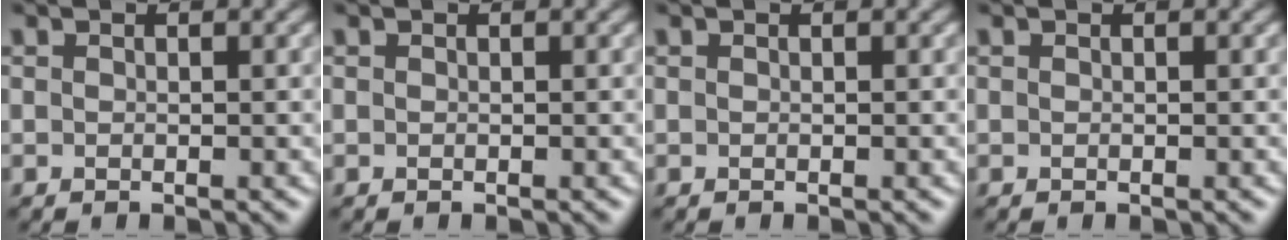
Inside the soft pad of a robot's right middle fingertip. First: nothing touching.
{"total": 0.0}
{"total": 0.0}
{"total": 0.0}